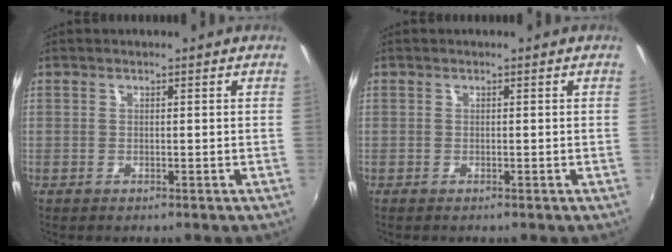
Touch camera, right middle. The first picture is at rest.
{"total": 0.0}